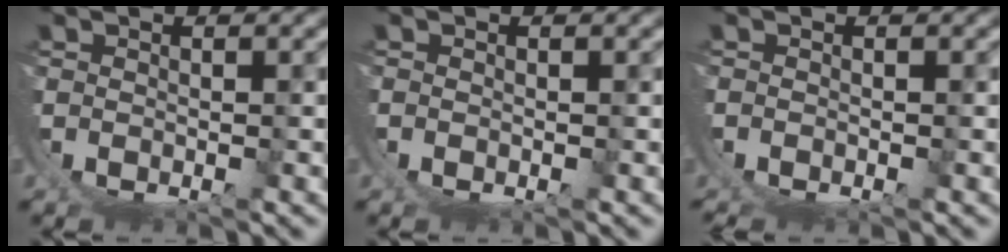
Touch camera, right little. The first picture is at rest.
{"total": 0.0}
{"total": 1.5, "force": [-1.2, 0.8, 0.0], "torque": [-0.003, -0.005, -0.019]}